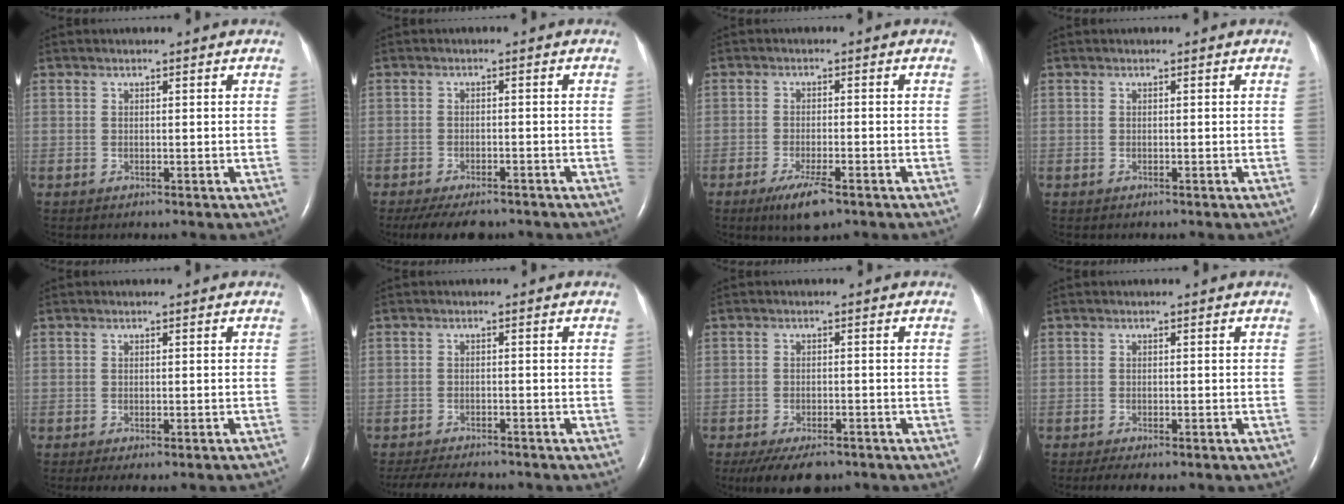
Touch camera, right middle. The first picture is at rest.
{"total": 8.5, "force": [-7.1, 2.9, 3.7], "torque": [-0.055, -0.010, -0.102]}
{"total": 5.4, "force": [-3.4, 1.0, 4.1], "torque": [-0.083, -0.012, -0.053]}
{"total": 0.0}
{"total": 7.3, "force": [-6.5, 1.1, 3.3], "torque": [-0.036, -0.006, -0.075]}
{"total": 10.3, "force": [-9.2, 2.5, 3.9], "torque": [-0.071, -0.011, -0.128]}
{"total": 8.5, "force": [-6.6, 3.4, 4.3], "torque": [-0.066, -0.006, -0.100]}
{"total": 6.5, "force": [-5.3, 1.6, 3.4], "torque": [-0.046, -0.008, -0.067]}